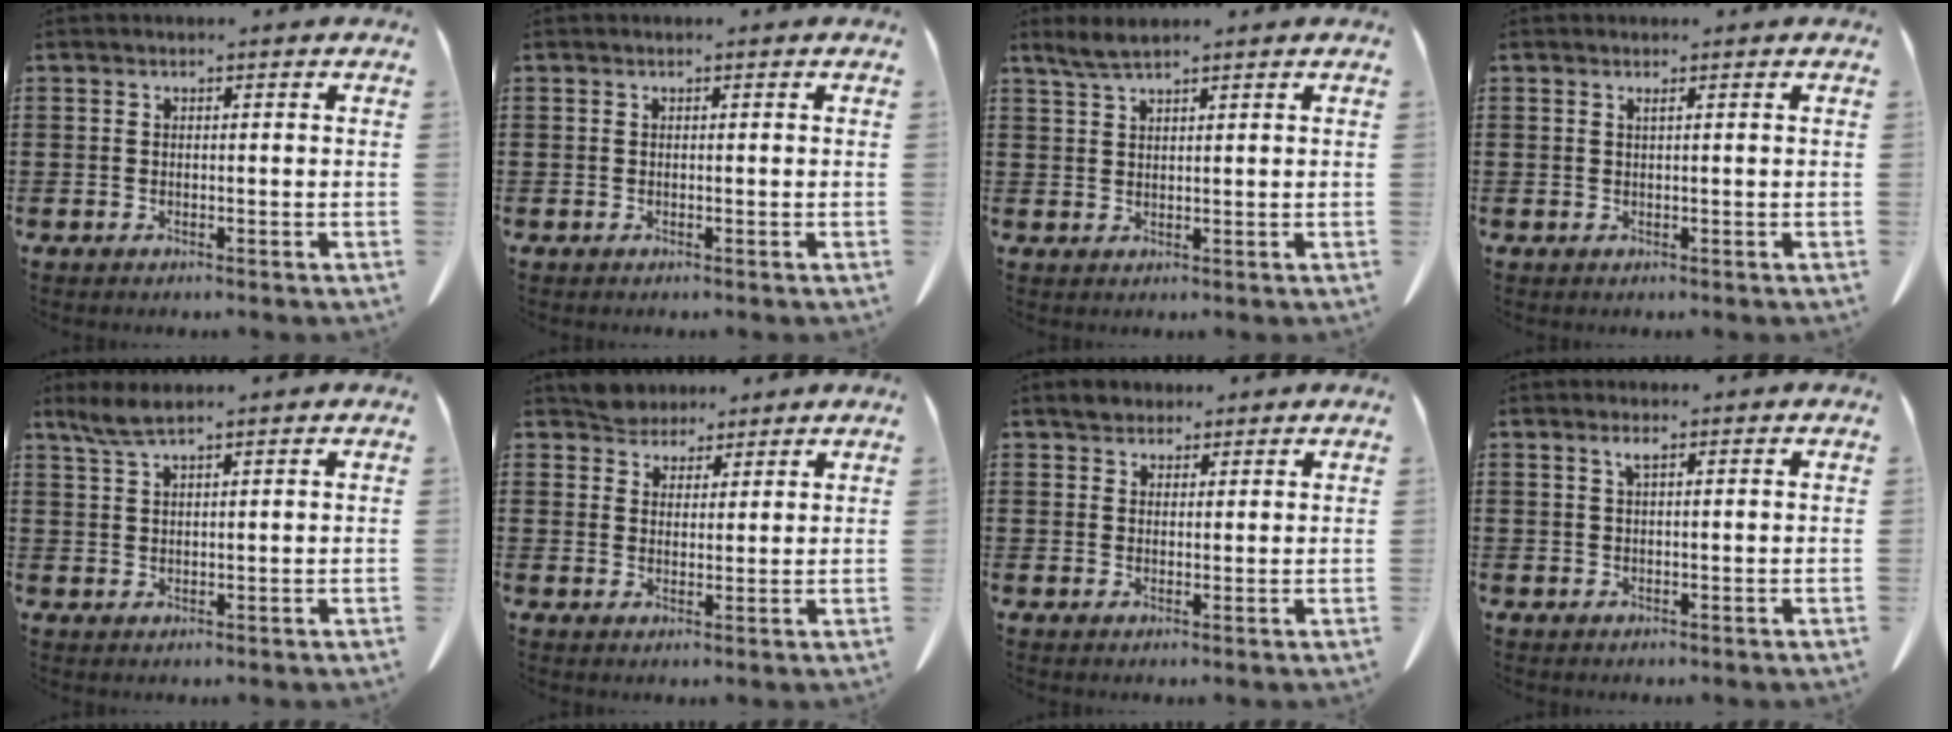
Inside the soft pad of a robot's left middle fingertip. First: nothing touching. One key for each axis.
{"total": 0.0}
{"total": 2.7, "fx": 2.0, "fy": 0.3, "fz": 1.7, "tx": -0.038, "ty": 0.002, "tz": 0.037}
{"total": 0.6, "fx": 0.3, "fy": -0.1, "fz": 0.5, "tx": -0.009, "ty": -0.003, "tz": 0.006}
{"total": 3.3, "fx": 2.4, "fy": 0.5, "fz": 2.2, "tx": -0.049, "ty": 0.001, "tz": 0.045}
{"total": 4.0, "fx": 3.8, "fy": 1.4, "fz": 0.1, "tx": -0.016, "ty": -0.003, "tz": 0.074}
{"total": 2.3, "fx": 2.0, "fy": 1.1, "fz": 0.2, "tx": -0.003, "ty": 0.003, "tz": 0.038}
{"total": 1.4, "fx": 0.7, "fy": 0.3, "fz": 1.3, "tx": -0.027, "ty": 0.003, "tz": 0.011}